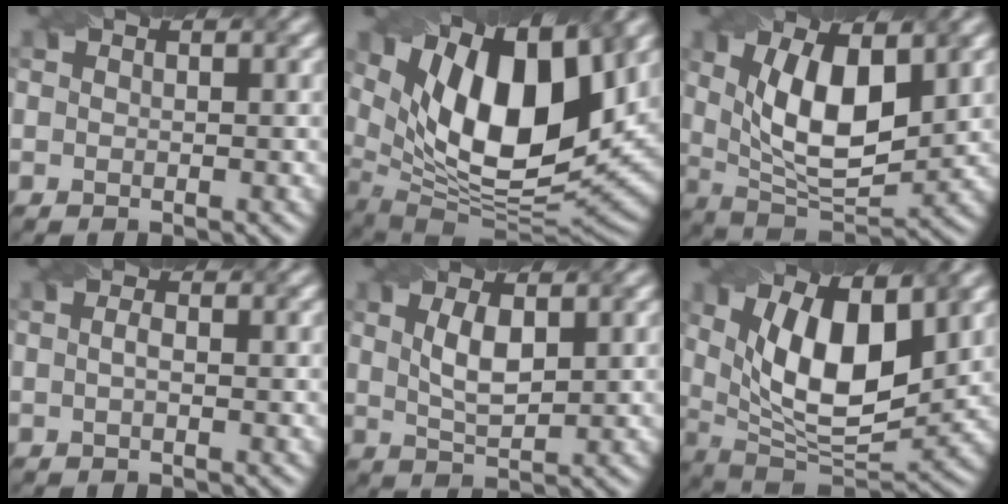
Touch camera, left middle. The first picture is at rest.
{"total": 14.8, "force": [5.5, 6.7, 12.0], "torque": [-0.200, 0.005, 0.091]}
{"total": 8.7, "force": [2.1, 3.8, 7.5], "torque": [-0.142, -0.005, 0.035]}
{"total": 0.9, "force": [-0.2, 0.2, 0.8], "torque": [-0.020, 0.001, -0.001]}
{"total": 3.3, "force": [1.0, 1.2, 2.9], "torque": [-0.064, 0.001, 0.024]}
{"total": 11.0, "force": [3.0, 4.8, 9.3], "torque": [-0.154, -0.009, 0.050]}